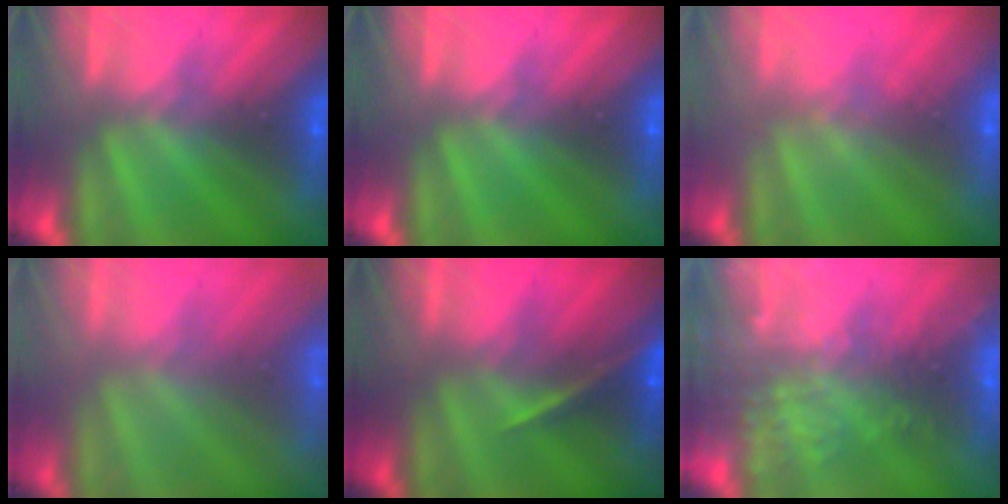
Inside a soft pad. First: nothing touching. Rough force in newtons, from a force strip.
{"total": 0.0}
{"total": 1.7}
{"total": 1.4}
{"total": 2.1}
{"total": 6.6}